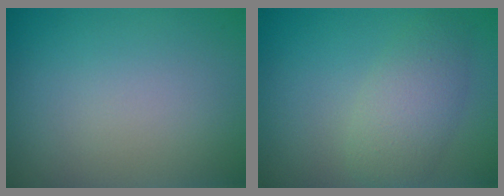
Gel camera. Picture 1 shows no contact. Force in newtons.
{"total": 3.6, "press": 3.6, "slide": 0.1}